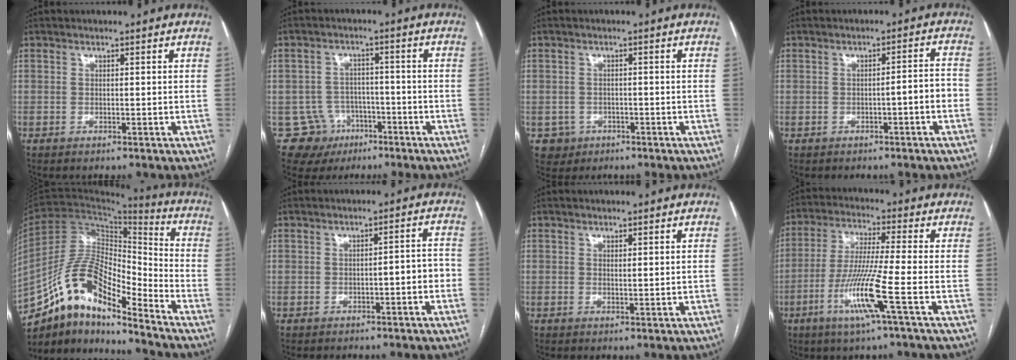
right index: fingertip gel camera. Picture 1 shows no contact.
{"total": 6.9, "force": [-3.2, 6.1, -0.1], "torque": [0.009, 0.013, -0.043]}
{"total": 3.1, "force": [-1.3, 2.9, 0.0], "torque": [0.008, 0.011, -0.016]}
{"total": 3.2, "force": [-1.3, 0.0, 2.9], "torque": [-0.032, 0.010, -0.020]}
{"total": 15.4, "force": [-11.3, 4.1, 9.6], "torque": [-0.177, 0.040, -0.203]}
{"total": 3.0, "force": [-1.1, 0.8, 2.6], "torque": [-0.032, 0.015, -0.013]}
{"total": 0.8, "force": [0.6, 0.2, 0.6], "torque": [-0.009, -0.005, 0.010]}
{"total": 10.8, "force": [-4.1, -1.3, 9.9], "torque": [-0.196, -0.021, -0.084]}